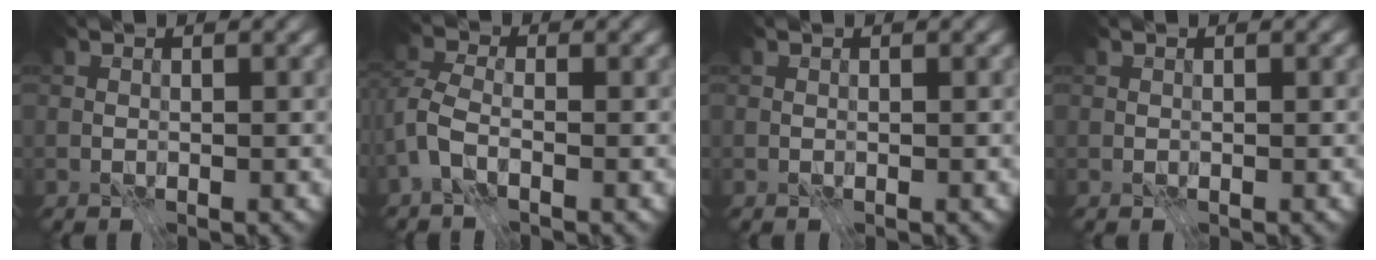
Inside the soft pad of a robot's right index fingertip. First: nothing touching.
{"total": 3.2, "force": [-1.9, 1.5, 2.1], "torque": [-0.057, 0.006, -0.050]}
{"total": 0.0}
{"total": 0.0}